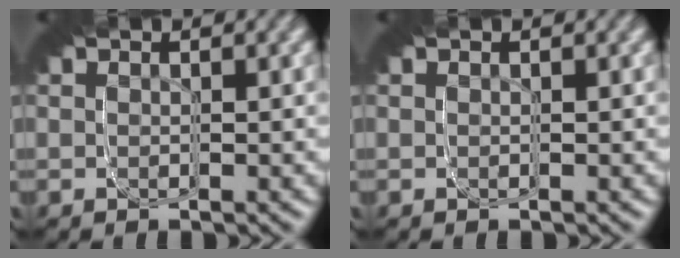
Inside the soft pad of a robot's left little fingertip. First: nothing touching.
{"total": 0.0}